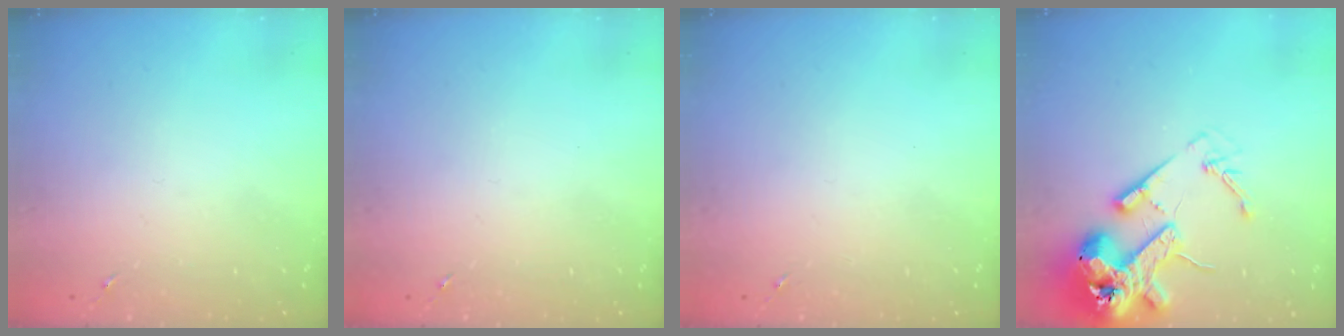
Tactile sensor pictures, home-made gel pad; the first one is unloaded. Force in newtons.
{"total": 0.0}
{"total": 0.0}
{"total": 17.7, "press": 17.5, "slide": 2.4}